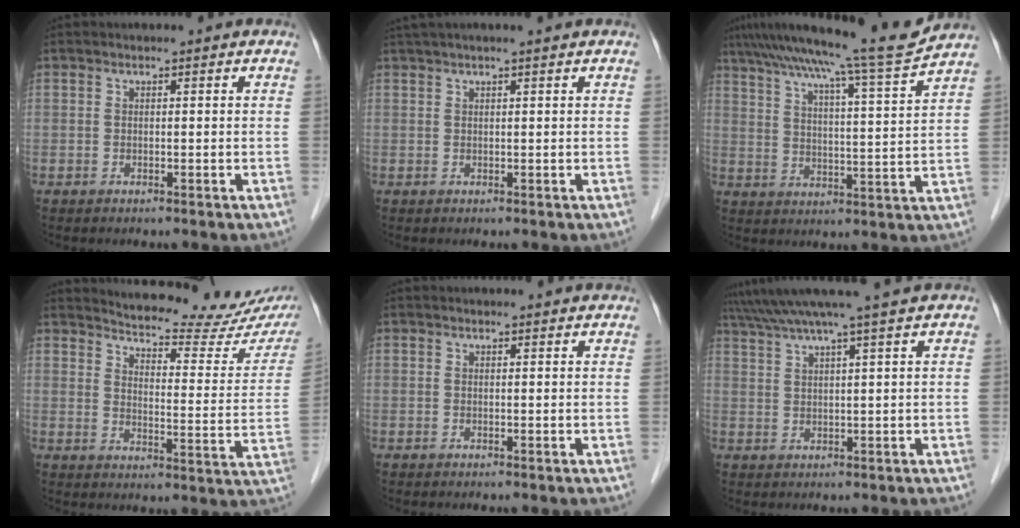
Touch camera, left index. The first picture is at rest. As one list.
[{"total": 4.1, "force": [3.4, -0.7, 2.3], "torque": [-0.030, 0.033, 0.057]}, {"total": 16.0, "force": [14.0, -2.0, 7.4], "torque": [-0.126, -0.019, 0.202]}, {"total": 18.8, "force": [17.5, 1.9, 6.4], "torque": [-0.084, -0.077, 0.204]}, {"total": 2.1, "force": [2.1, 0.3, 0.2], "torque": [-0.011, 0.005, 0.017]}, {"total": 8.9, "force": [7.4, -2.3, 4.2], "torque": [-0.070, 0.018, 0.112]}]